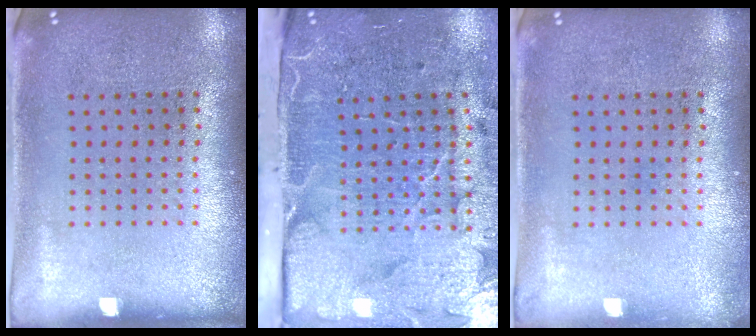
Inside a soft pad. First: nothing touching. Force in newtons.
{"total": 5.1, "press": 4.0, "slide": 3.1}
{"total": 0.6, "press": 0.6, "slide": 0.1}